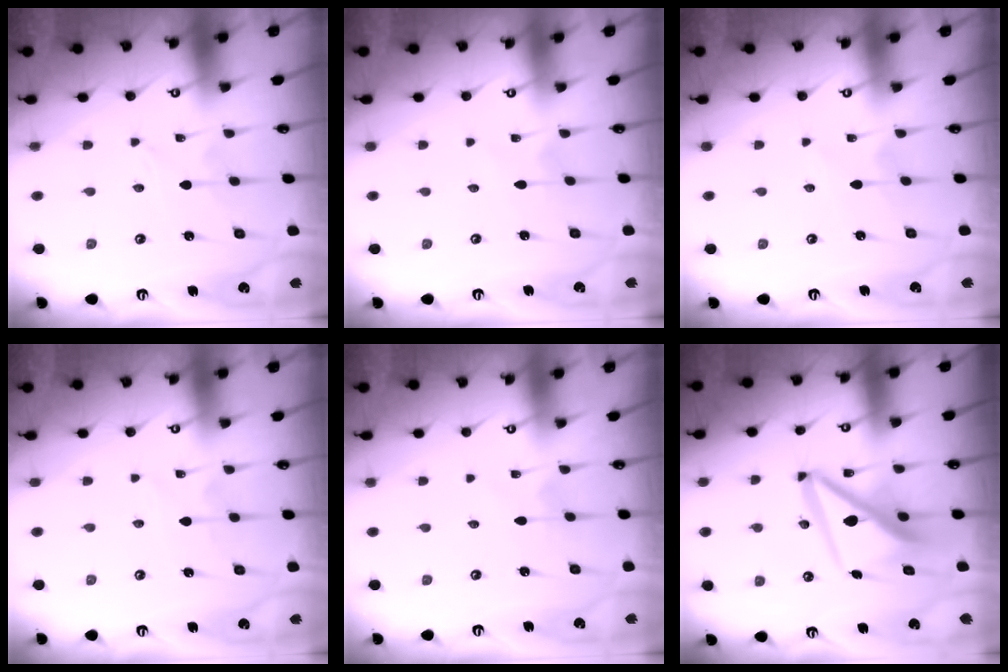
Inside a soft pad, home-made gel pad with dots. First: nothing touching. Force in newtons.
{"total": 3.2, "press": 3.2, "slide": 0.5}
{"total": 2.1, "press": 2.1, "slide": 0.2}
{"total": 1.6, "press": 1.6, "slide": 0.2}
{"total": 2.4, "press": 2.4, "slide": 0.2}
{"total": 12.7, "press": 12.7, "slide": 1.1}